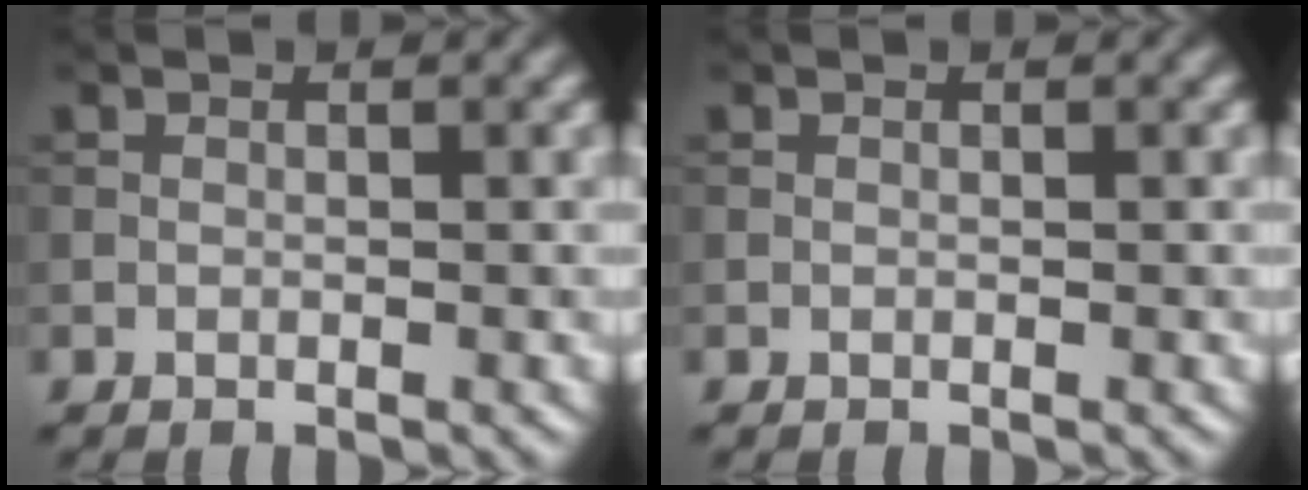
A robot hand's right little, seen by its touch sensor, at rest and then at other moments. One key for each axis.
{"total": 0.0}